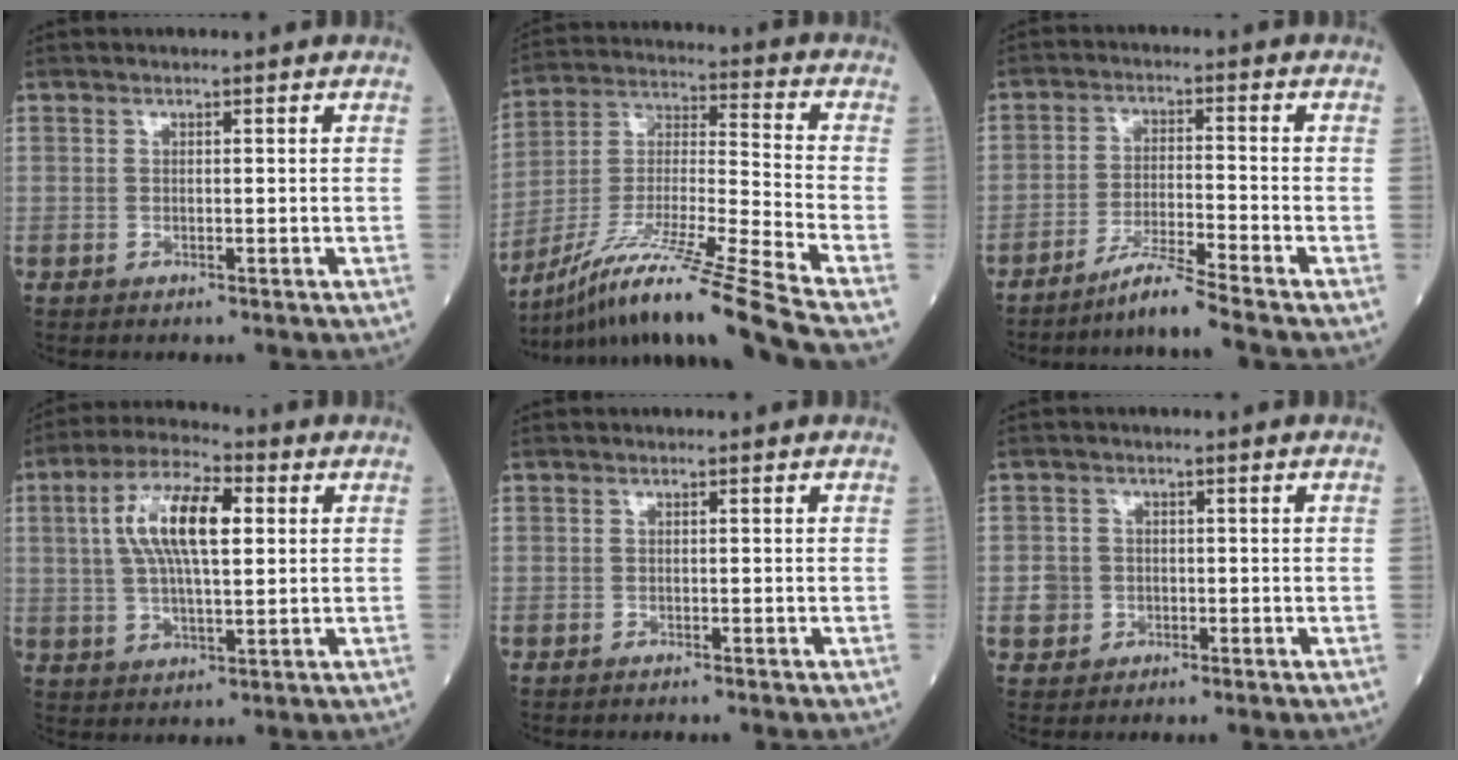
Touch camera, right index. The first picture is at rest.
{"total": 22.7, "force": [-18.2, -2.7, 13.3], "torque": [-0.232, -0.031, -0.326]}
{"total": 5.9, "force": [-5.1, -1.9, 2.2], "torque": [-0.043, -0.024, -0.099]}
{"total": 11.4, "force": [2.4, 3.5, 10.6], "torque": [-0.210, 0.020, 0.043]}
{"total": 0.7, "force": [-0.7, 0.0, 0.3], "torque": [0.001, 0.001, -0.011]}
{"total": 2.7, "force": [-0.7, 2.6, 0.4], "torque": [-0.004, 0.008, -0.010]}